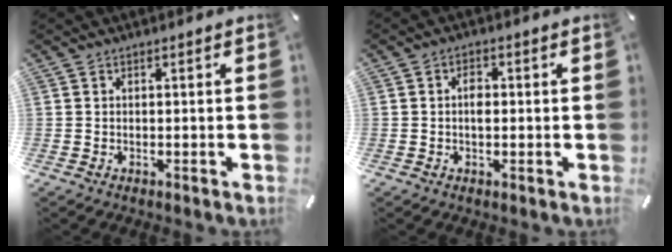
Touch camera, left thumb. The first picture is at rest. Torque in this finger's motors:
{"motor_torque": [0.05, -0.03, 0.00, -0.03, 0.01]}